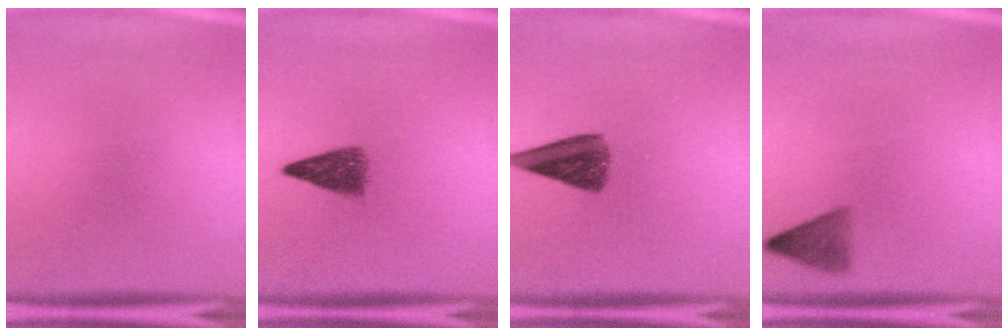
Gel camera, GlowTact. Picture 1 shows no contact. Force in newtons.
{"total": 4.2}
{"total": 6.9}
{"total": 3.0}